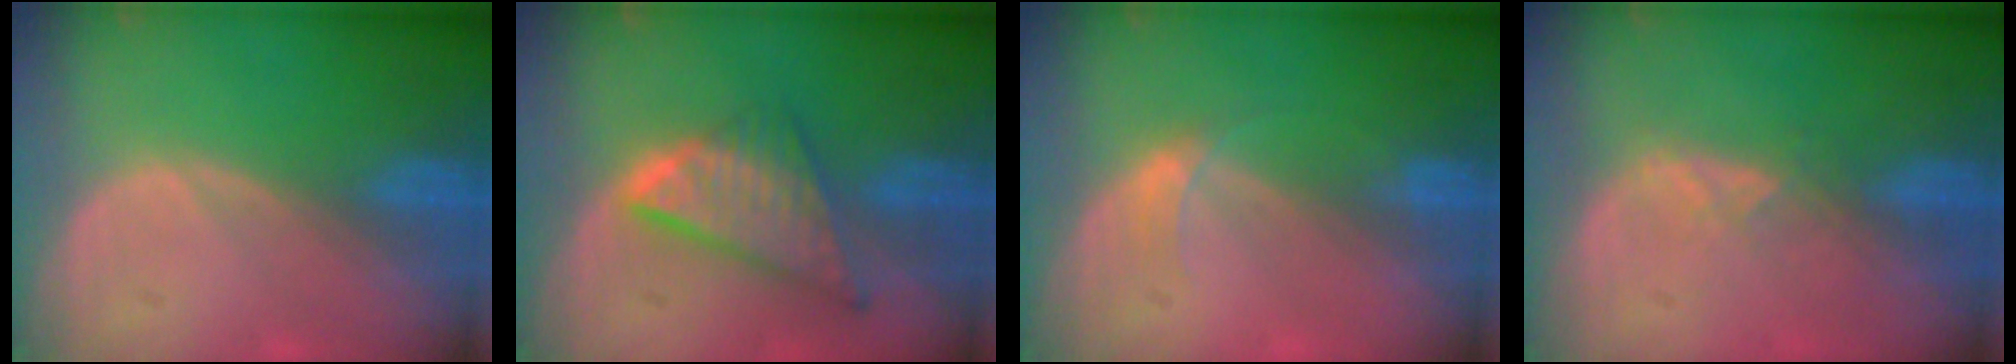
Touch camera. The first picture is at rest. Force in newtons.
{"total": 8.7, "press": 7.4, "slide": 4.5}
{"total": 1.7, "press": 1.7, "slide": 0.2}
{"total": 2.0, "press": 1.9, "slide": 0.7}